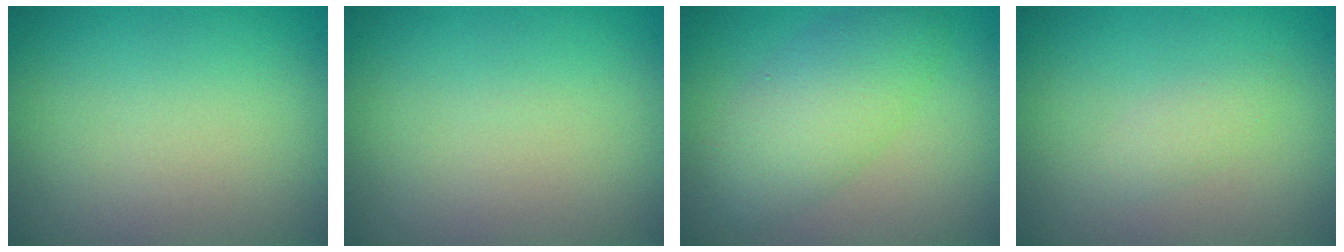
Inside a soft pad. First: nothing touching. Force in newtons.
{"total": 0.0}
{"total": 4.5, "press": 4.5, "slide": 0.1}
{"total": 1.2, "press": 1.2, "slide": 0.0}